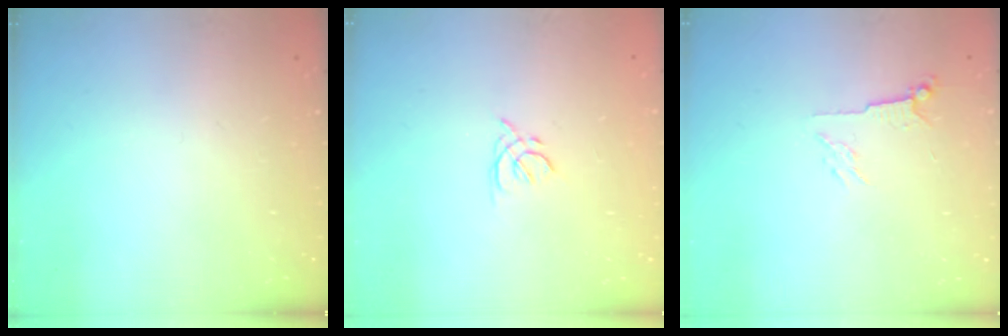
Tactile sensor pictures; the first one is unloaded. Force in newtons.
{"total": 2.7, "press": 2.7, "slide": 0.3}
{"total": 3.6, "press": 3.6, "slide": 0.7}